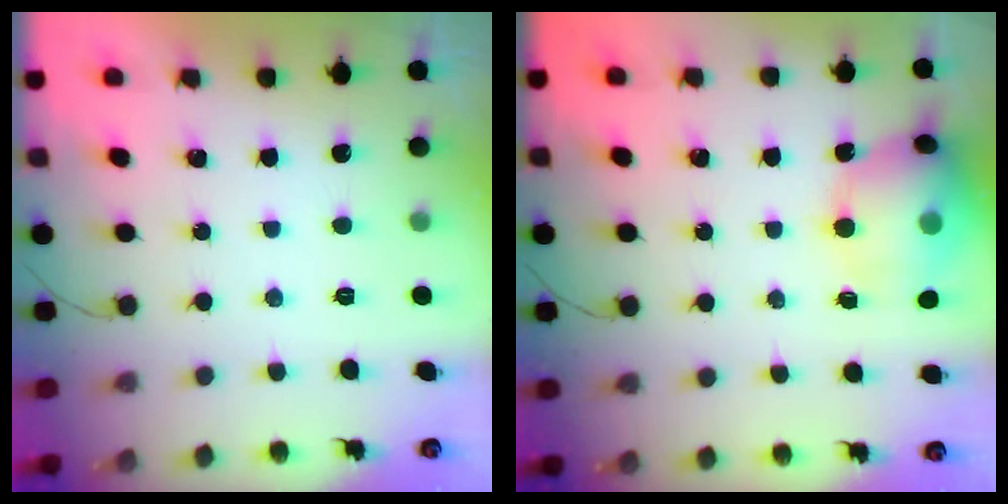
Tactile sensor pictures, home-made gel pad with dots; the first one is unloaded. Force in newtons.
{"total": 15.0, "press": 14.7, "slide": 2.8}